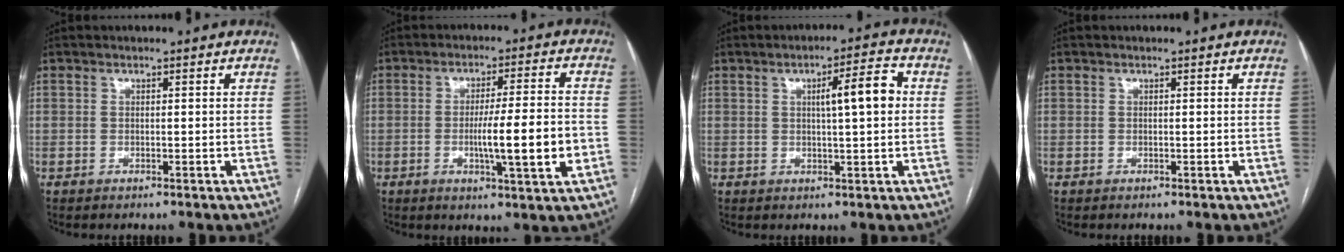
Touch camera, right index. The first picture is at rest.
{"total": 10.5, "force": [-2.3, 0.2, 10.3], "torque": [-0.161, -0.006, -0.037]}
{"total": 6.7, "force": [1.2, 0.7, 6.6], "torque": [-0.100, 0.012, 0.015]}
{"total": 0.0}